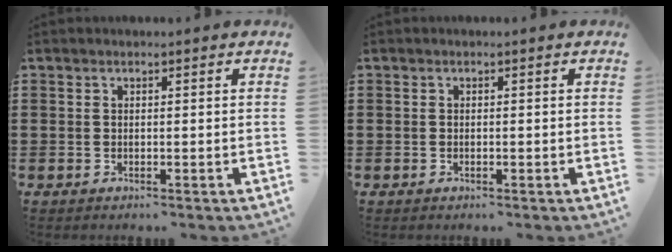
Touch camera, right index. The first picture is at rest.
{"total": 0.0}